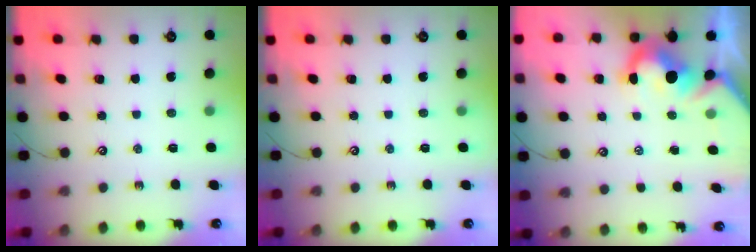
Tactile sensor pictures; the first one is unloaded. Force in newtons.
{"total": 0.0}
{"total": 7.6, "press": 7.5, "slide": 1.5}